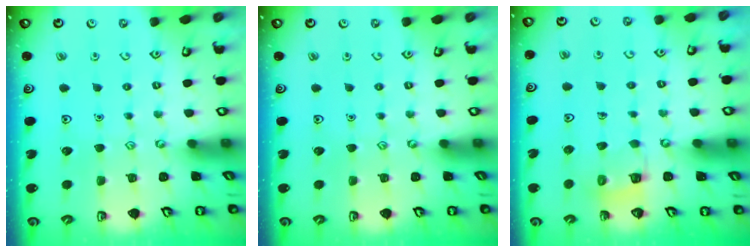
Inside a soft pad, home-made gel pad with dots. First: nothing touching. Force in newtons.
{"total": 0.0}
{"total": 3.6, "press": 3.6, "slide": 0.2}